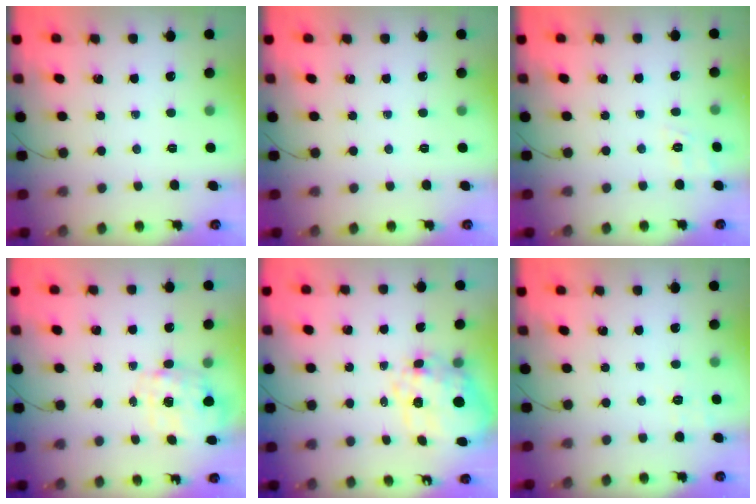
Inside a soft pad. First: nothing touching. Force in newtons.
{"total": 0.0}
{"total": 3.0, "press": 2.3, "slide": 1.9}
{"total": 2.9, "press": 2.7, "slide": 0.9}
{"total": 13.7, "press": 13.5, "slide": 2.6}
{"total": 2.3, "press": 1.5, "slide": 1.8}